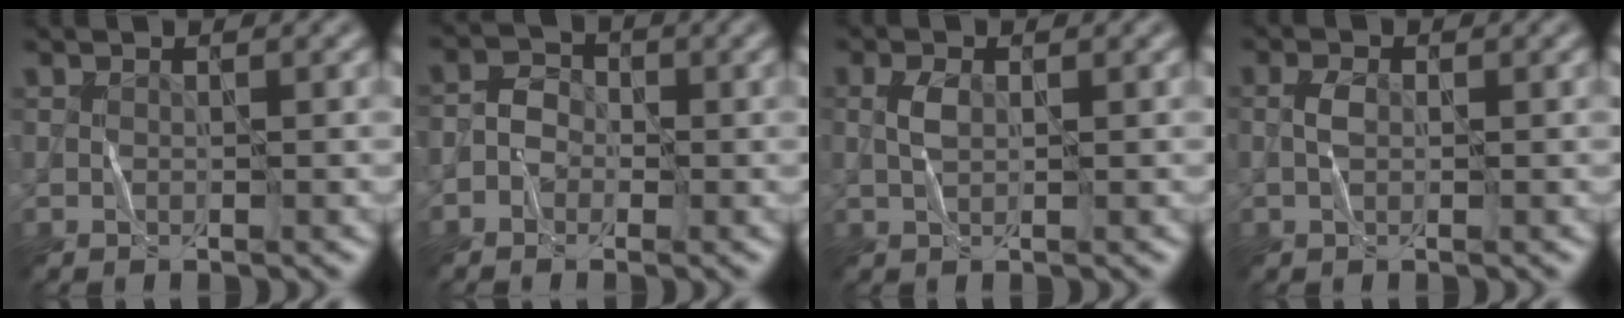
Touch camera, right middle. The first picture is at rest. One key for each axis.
{"total": 2.0, "fx": -1.0, "fy": 1.6, "fz": 0.8, "tx": -0.010, "ty": 0.009, "tz": -0.026}
{"total": 1.6, "fx": 0.3, "fy": 0.8, "fz": 1.3, "tx": -0.032, "ty": 0.003, "tz": 0.004}
{"total": 1.3, "fx": -0.1, "fy": 0.8, "fz": 1.1, "tx": -0.023, "ty": 0.004, "tz": -0.005}